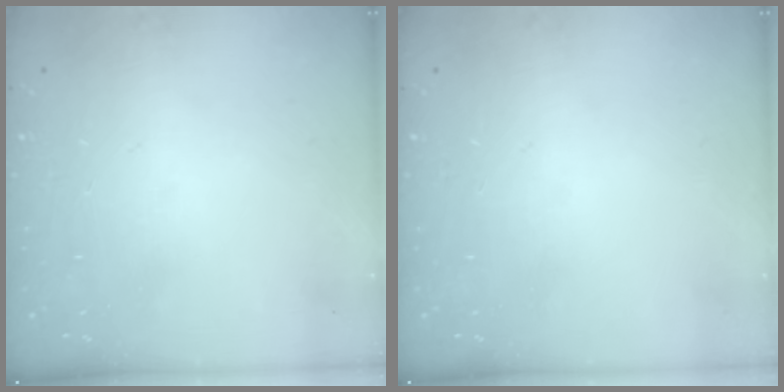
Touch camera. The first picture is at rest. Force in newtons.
{"total": 0.0}